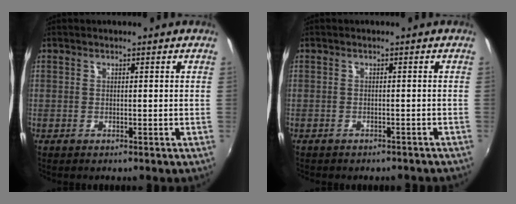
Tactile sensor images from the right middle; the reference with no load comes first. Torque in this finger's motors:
{"motor_torque": [0.51, -0.66, 0.39, 0.09]}